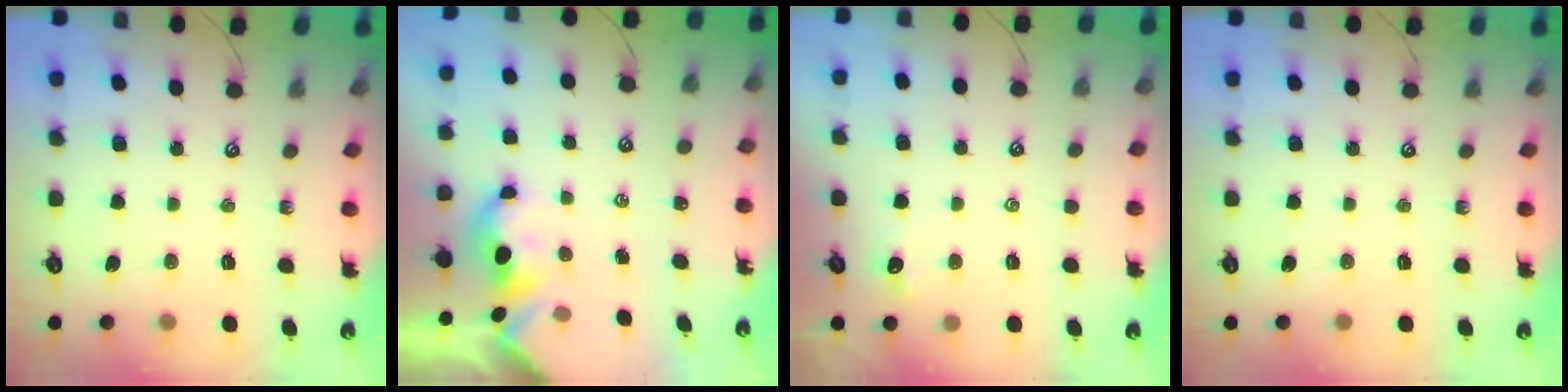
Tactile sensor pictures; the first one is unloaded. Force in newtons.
{"total": 1.8, "press": 1.8, "slide": 0.2}
{"total": 0.5, "press": 0.1, "slide": 0.5}
{"total": 0.0}